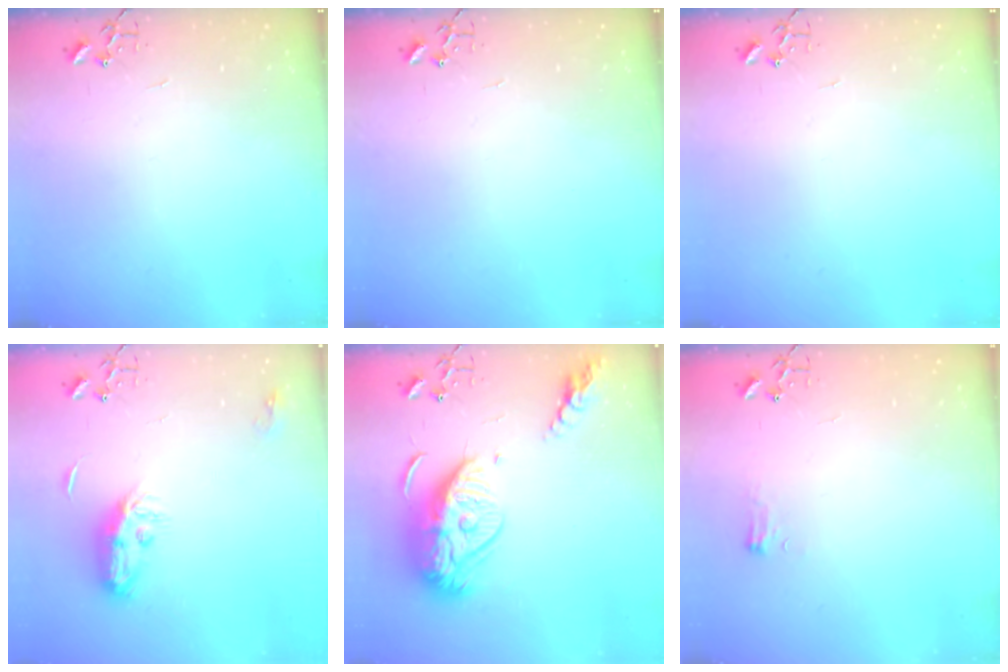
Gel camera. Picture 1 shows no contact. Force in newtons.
{"total": 0.0}
{"total": 0.0}
{"total": 8.7, "press": 8.7, "slide": 0.4}
{"total": 18.4, "press": 18.3, "slide": 1.7}
{"total": 5.5, "press": 5.5, "slide": 0.7}